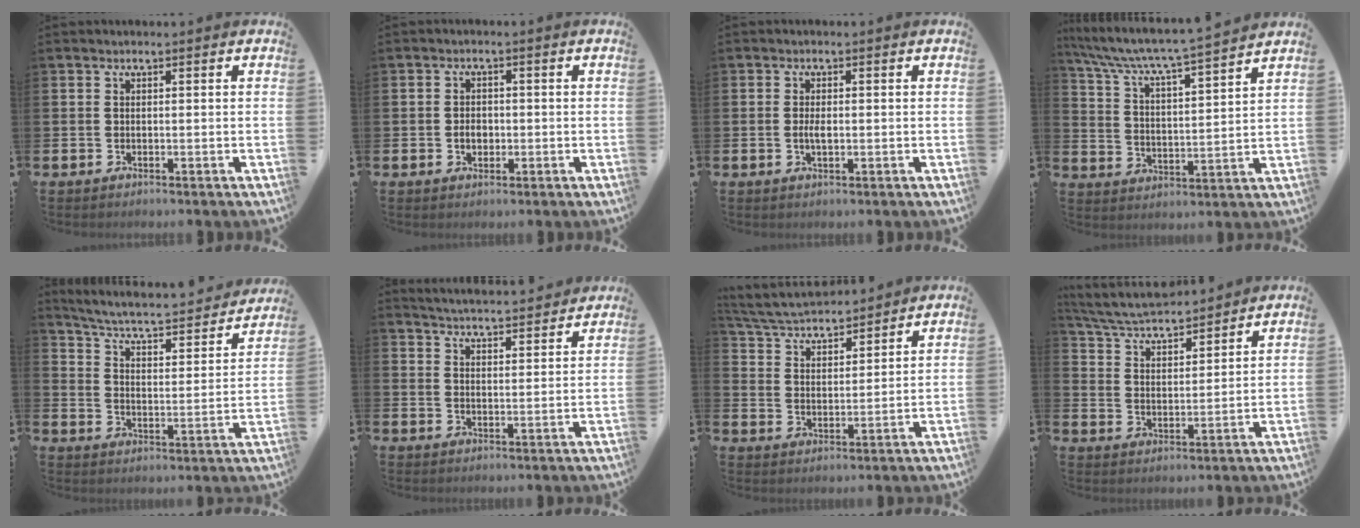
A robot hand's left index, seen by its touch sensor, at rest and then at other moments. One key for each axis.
{"total": 2.3, "fx": -0.4, "fy": 1.7, "fz": 1.5, "tx": -0.011, "ty": -0.001, "tz": -0.014}
{"total": 1.9, "fx": -0.1, "fy": 0.8, "fz": 1.7, "tx": -0.031, "ty": 0.001, "tz": -0.003}
{"total": 6.9, "fx": 6.5, "fy": -0.1, "fz": 2.4, "tx": -0.078, "ty": -0.053, "tz": 0.106}
{"total": 5.5, "fx": 5.0, "fy": 0.9, "fz": 2.2, "tx": -0.069, "ty": -0.040, "tz": 0.076}
{"total": 4.9, "fx": 4.9, "fy": 0.2, "fz": 0.2, "tx": -0.015, "ty": -0.036, "tz": 0.086}
{"total": 5.2, "fx": 5.1, "fy": 0.8, "fz": 0.8, "tx": -0.043, "ty": -0.033, "tz": 0.089}
{"total": 5.6, "fx": 5.4, "fy": 0.6, "fz": 1.3, "tx": -0.053, "ty": -0.033, "tz": 0.095}